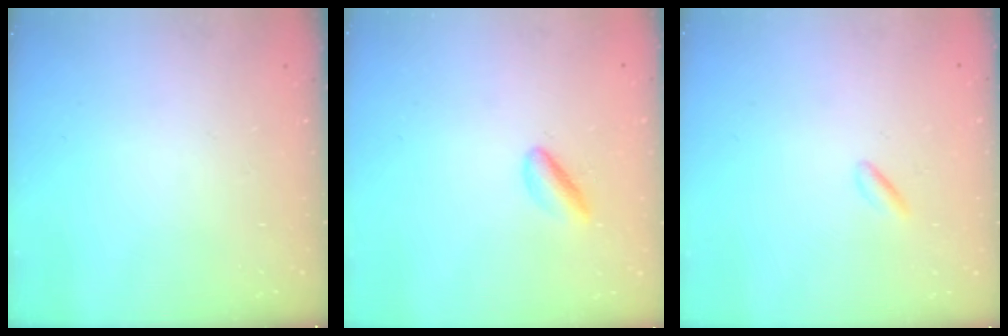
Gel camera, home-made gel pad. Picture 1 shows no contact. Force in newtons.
{"total": 2.9, "press": 2.9, "slide": 0.4}
{"total": 0.7, "press": 0.5, "slide": 0.5}